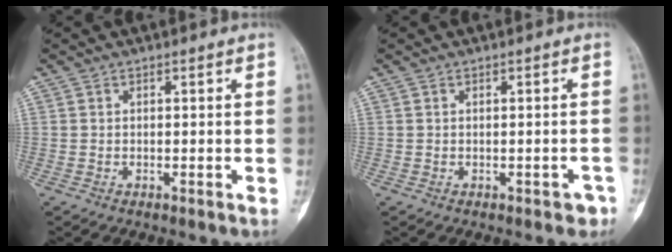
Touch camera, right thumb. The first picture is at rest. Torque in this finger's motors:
{"motor_torque": [0.75, -0.10, 0.18, -0.01, 0.15]}